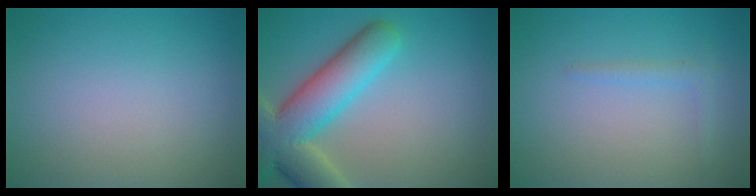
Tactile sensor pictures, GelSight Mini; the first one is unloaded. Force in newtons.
{"total": 9.1, "press": 9.0, "slide": 0.7}
{"total": 1.1, "press": 1.1, "slide": 0.1}